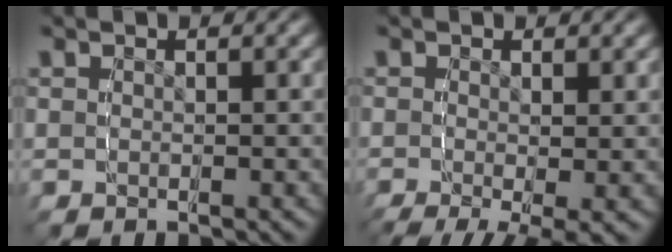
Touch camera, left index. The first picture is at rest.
{"total": 4.8, "force": [-3.2, 1.1, 3.4], "torque": [-0.053, -0.024, -0.036]}